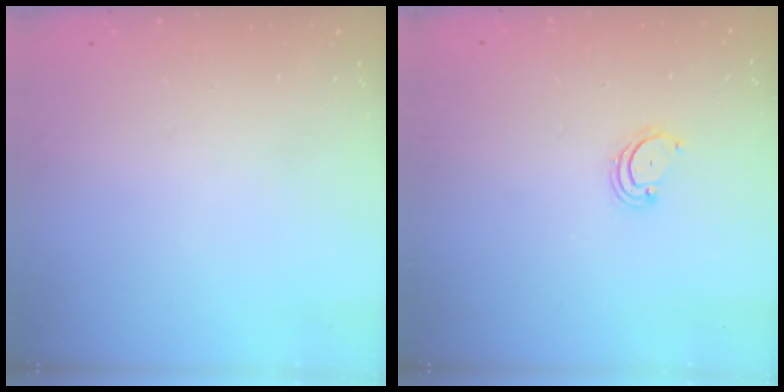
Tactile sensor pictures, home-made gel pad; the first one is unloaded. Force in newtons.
{"total": 2.9, "press": 2.9, "slide": 0.3}